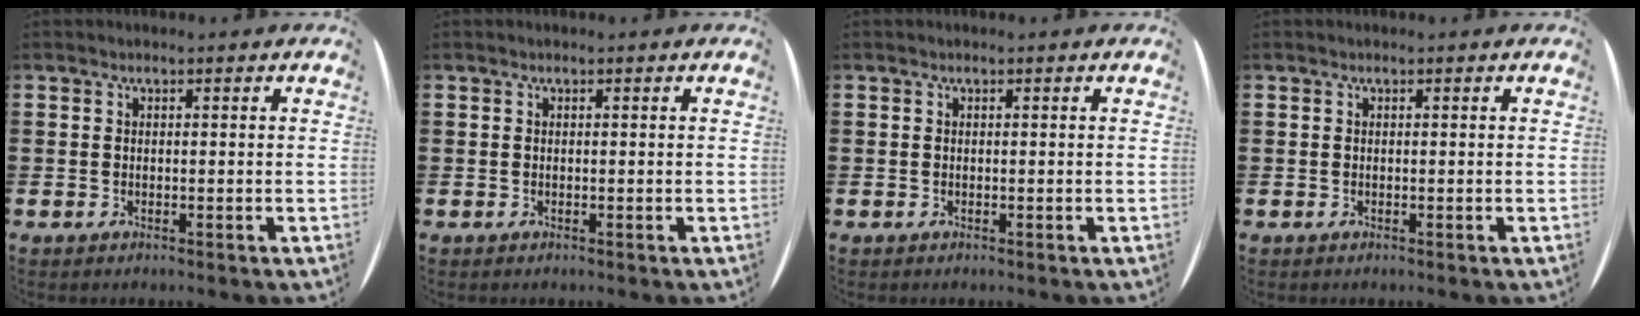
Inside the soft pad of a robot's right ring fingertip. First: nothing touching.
{"total": 0.0}
{"total": 0.0}
{"total": 0.0}